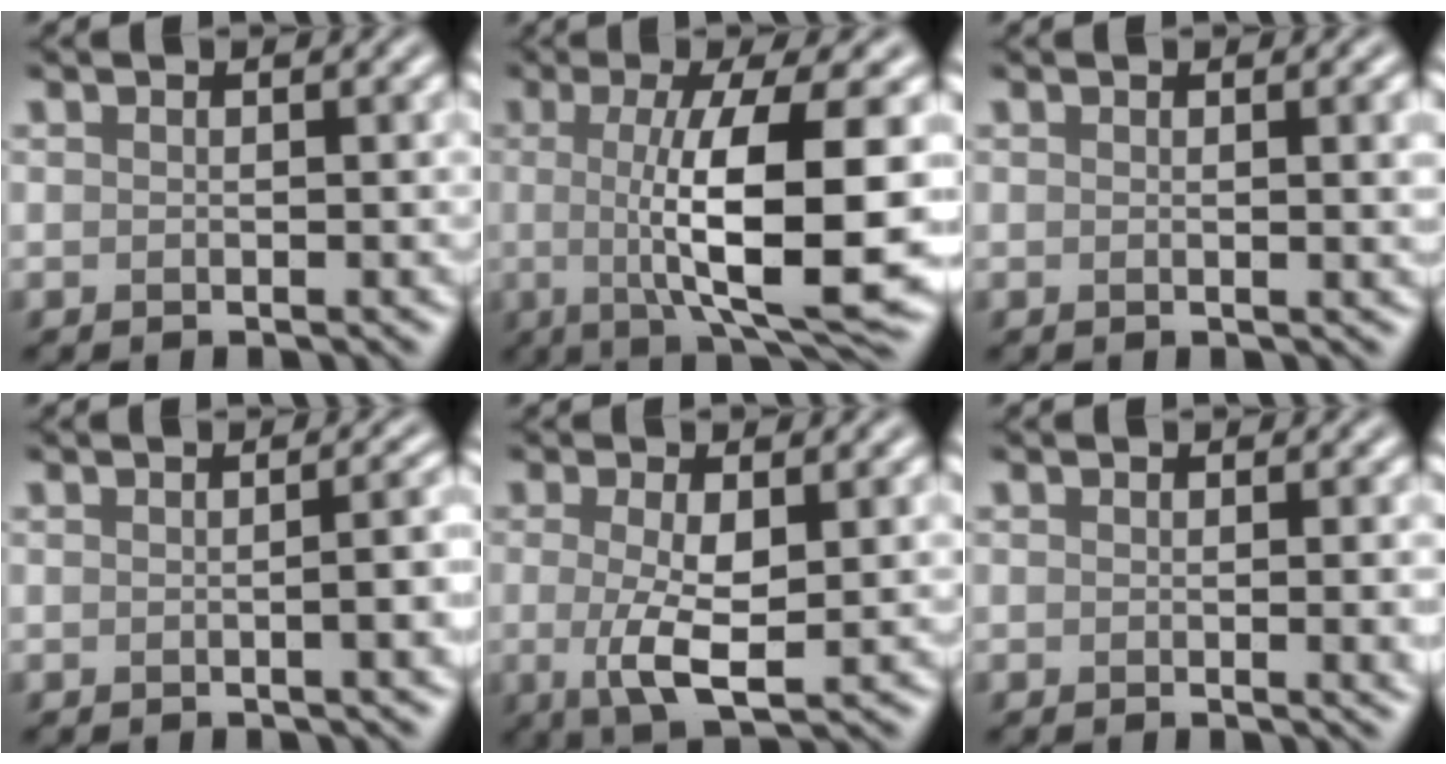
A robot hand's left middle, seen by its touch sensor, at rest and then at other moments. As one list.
[{"total": 12.0, "force": [-0.6, 3.0, 11.6], "torque": [-0.157, -0.007, -0.006]}, {"total": 2.9, "force": [0.3, 1.1, 2.6], "torque": [-0.020, 0.008, -0.001]}, {"total": 3.8, "force": [-0.3, 1.3, 3.5], "torque": [-0.020, 0.014, -0.005]}, {"total": 4.3, "force": [-0.2, 1.1, 4.1], "torque": [-0.082, -0.005, 0.003]}, {"total": 2.4, "force": [0.0, 1.0, 2.2], "torque": [-0.012, 0.002, -0.002]}]